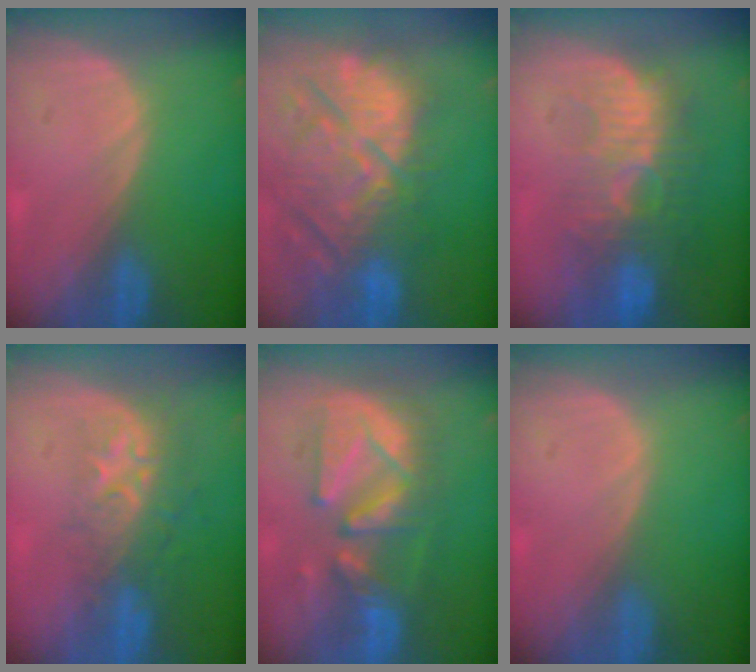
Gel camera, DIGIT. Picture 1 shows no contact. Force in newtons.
{"total": 14.4, "press": 12.6, "slide": 6.9}
{"total": 10.1, "press": 9.3, "slide": 4.0}
{"total": 8.8, "press": 7.2, "slide": 5.1}
{"total": 10.0, "press": 9.8, "slide": 1.7}
{"total": 0.0}